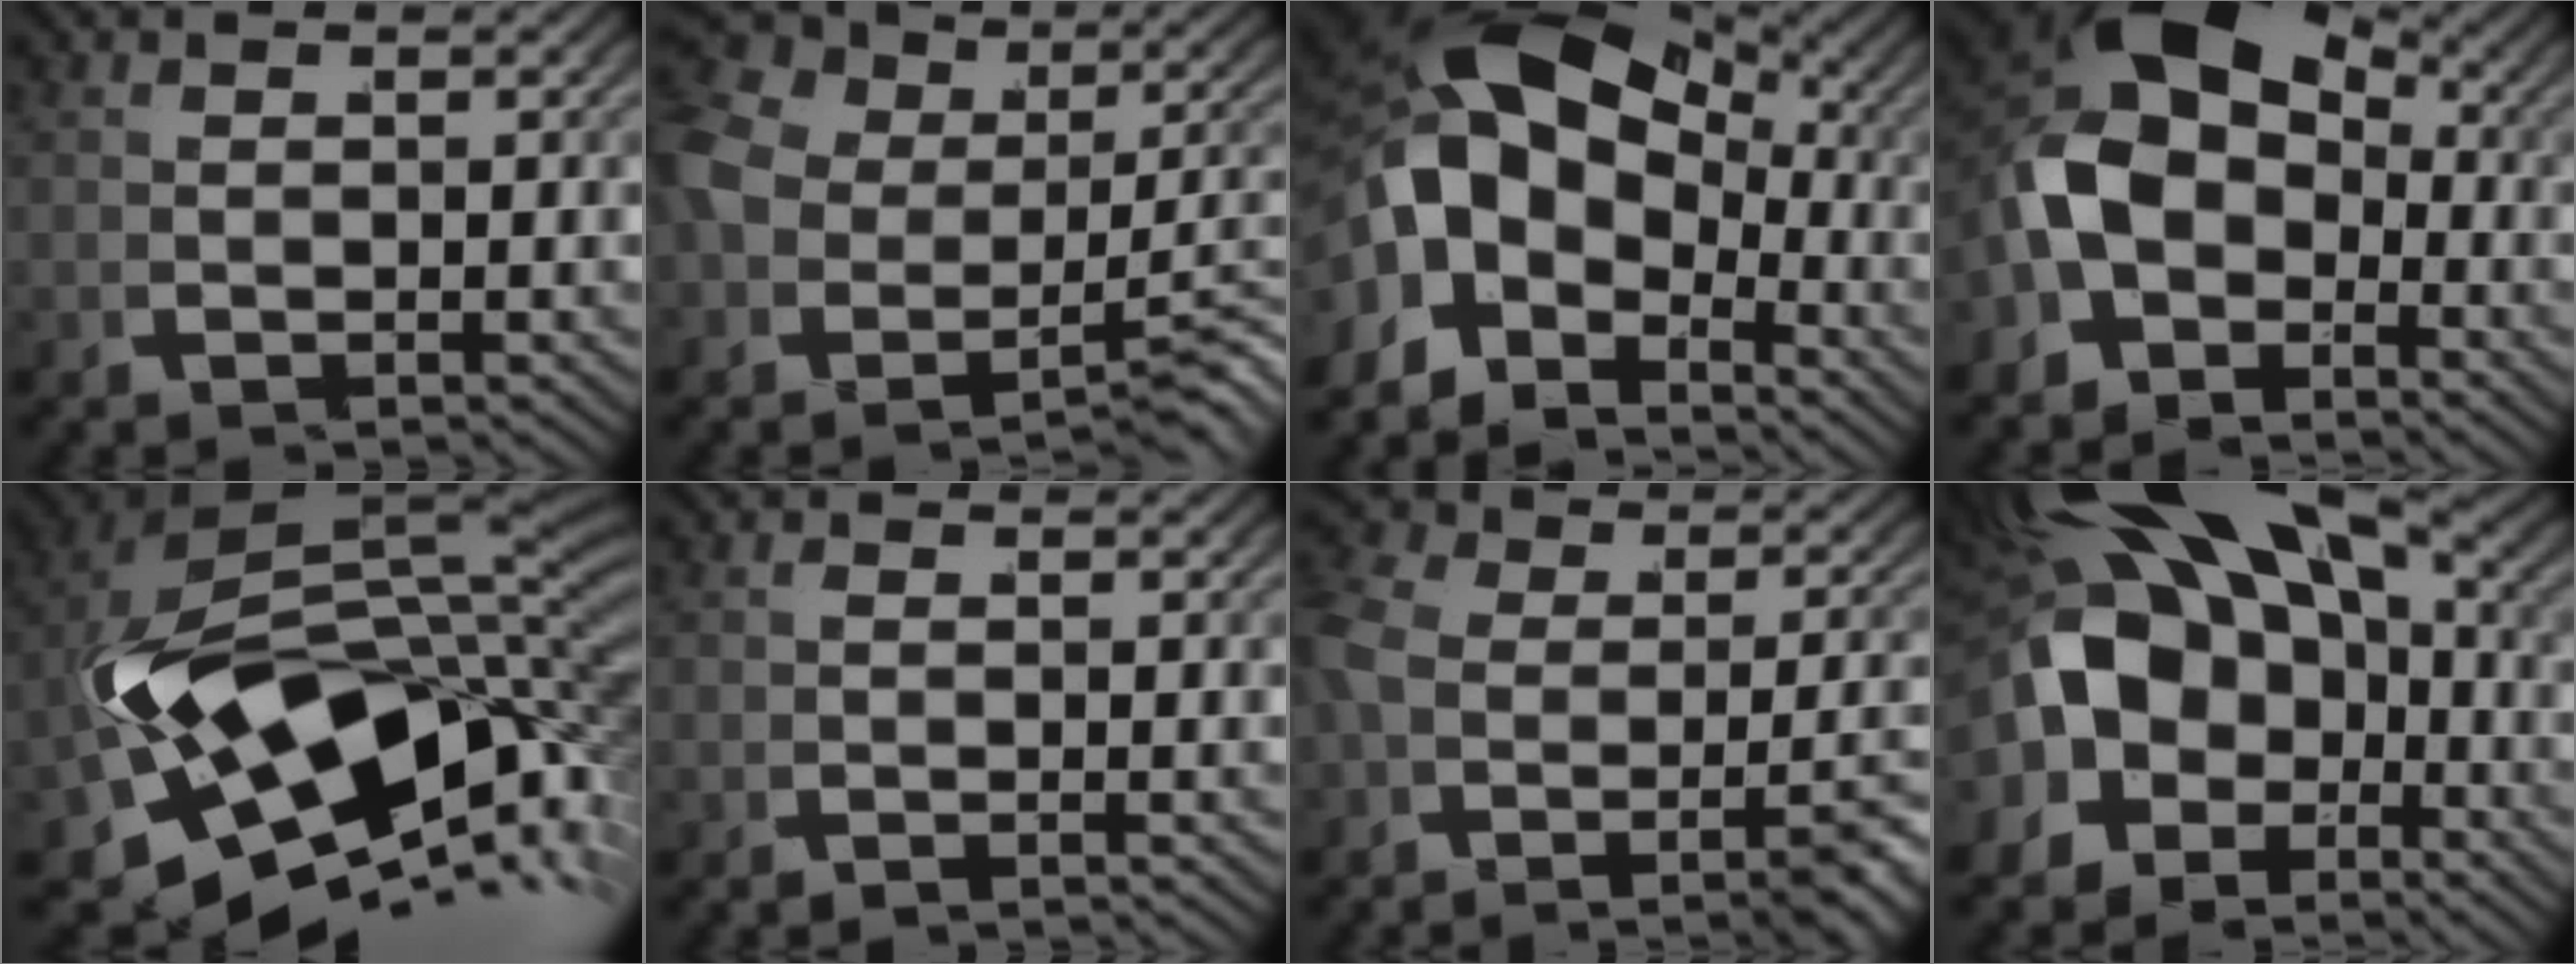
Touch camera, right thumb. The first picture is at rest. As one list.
[{"total": 8.6, "force": [-1.1, 6.6, 5.4], "torque": [-0.108, -0.002, -0.021]}, {"total": 14.0, "force": [-0.3, 9.4, 10.3], "torque": [-0.215, -0.026, -0.005]}, {"total": 11.5, "force": [-0.3, 8.2, 8.0], "torque": [-0.165, -0.018, -0.003]}, {"total": 23.5, "force": [-5.4, 13.3, 18.7], "torque": [-0.336, -0.075, -0.042]}, {"total": 0.8, "force": [-0.8, 0.0, 0.2], "torque": [-0.006, 0.000, -0.021]}, {"total": 6.3, "force": [-3.4, 3.2, 4.2], "torque": [-0.080, -0.007, -0.061]}, {"total": 14.2, "force": [-0.5, 9.8, 10.2], "torque": [-0.217, -0.030, 0.000]}]